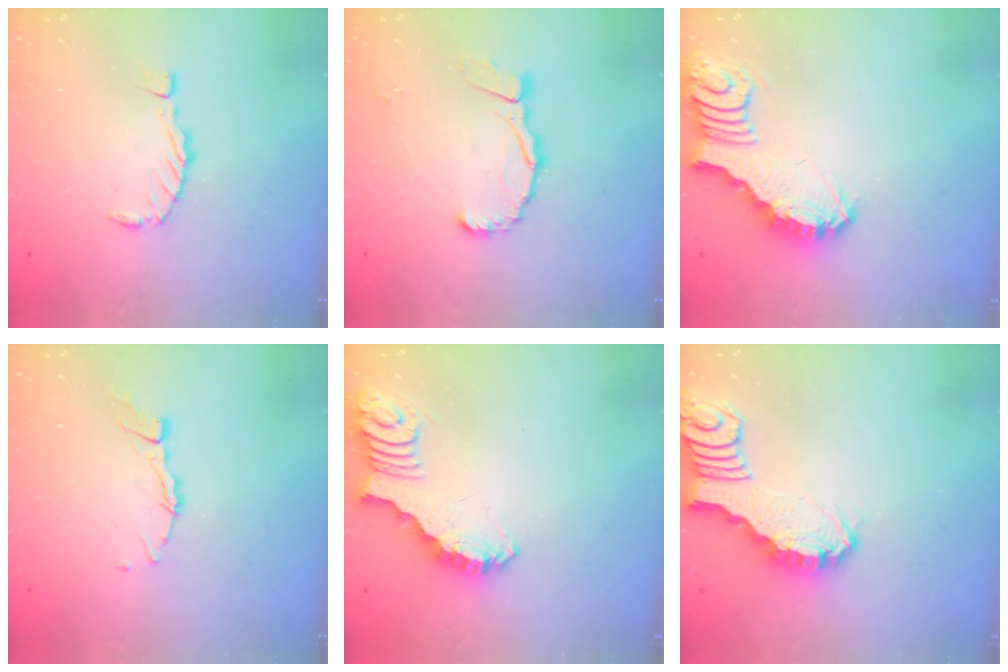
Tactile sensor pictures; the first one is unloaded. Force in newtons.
{"total": 9.6, "press": 9.5, "slide": 1.3}
{"total": 3.1, "press": 3.1, "slide": 0.6}
{"total": 5.1, "press": 5.1, "slide": 0.2}
{"total": 2.6, "press": 2.5, "slide": 0.5}
{"total": 2.4, "press": 2.4, "slide": 0.2}